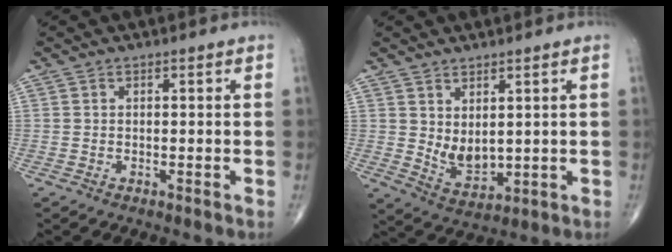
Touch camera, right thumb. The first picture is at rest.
{"total": 5.7, "force": [1.5, 3.3, 4.5], "torque": [-0.063, -0.025, 0.043]}